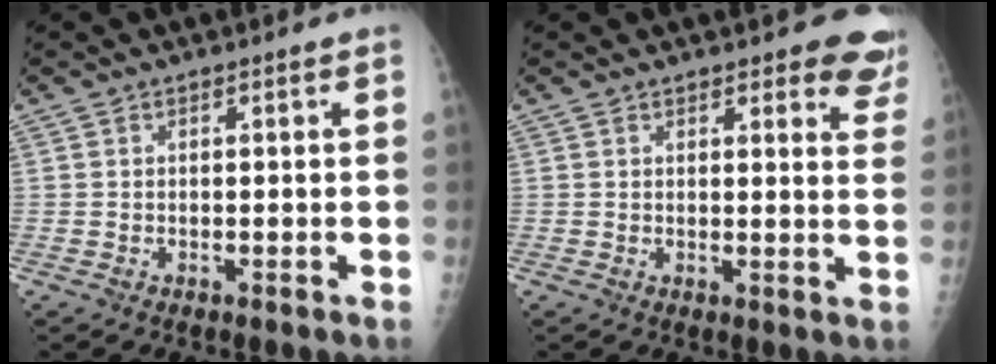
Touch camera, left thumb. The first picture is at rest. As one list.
[{"total": 8.1, "force": [6.6, 2.7, 3.8], "torque": [-0.005, -0.031, 0.057]}]